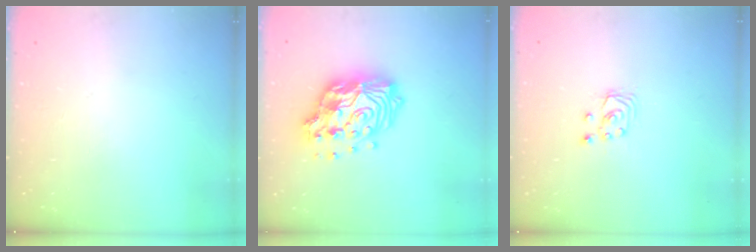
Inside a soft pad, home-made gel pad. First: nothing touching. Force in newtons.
{"total": 18.7, "press": 18.6, "slide": 1.5}
{"total": 3.0, "press": 3.0, "slide": 0.3}